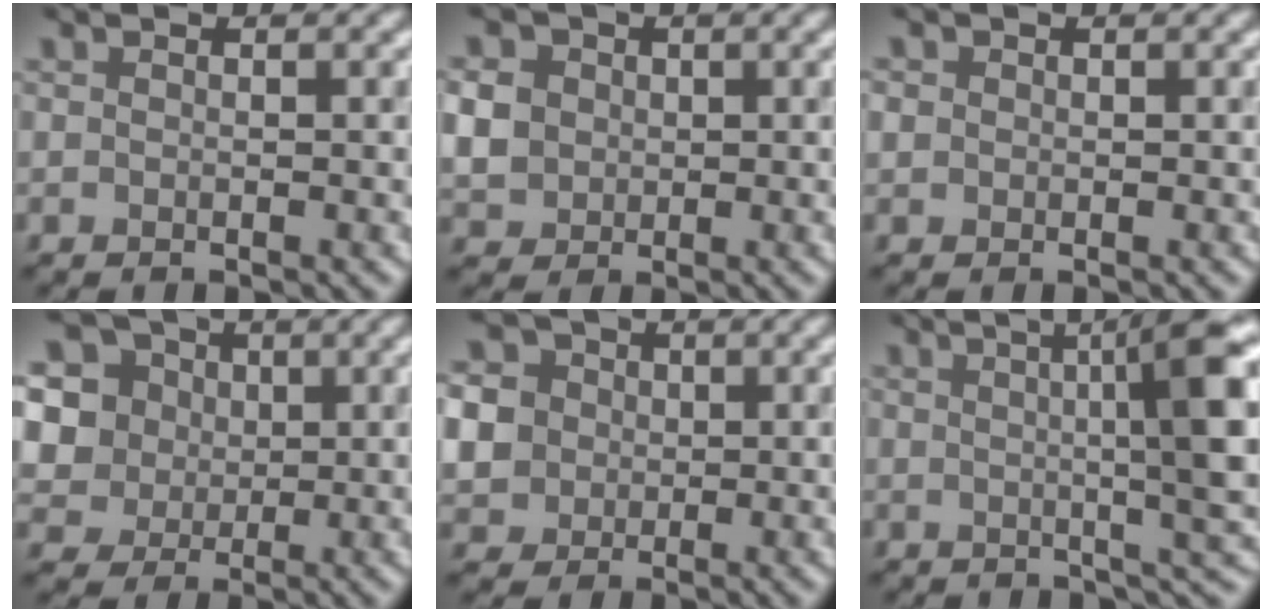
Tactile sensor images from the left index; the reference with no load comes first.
{"total": 4.0, "force": [0.1, 3.7, 1.5], "torque": [-0.046, 0.011, -0.003]}
{"total": 1.4, "force": [0.5, 1.2, 0.4], "torque": [0.003, 0.009, -0.007]}
{"total": 10.2, "force": [3.7, 8.6, 4.1], "torque": [-0.105, 0.032, 0.052]}
{"total": 7.8, "force": [0.5, 7.3, 2.7], "torque": [-0.076, 0.023, -0.005]}
{"total": 11.8, "force": [1.9, 2.7, 11.3], "torque": [-0.117, 0.015, 0.023]}